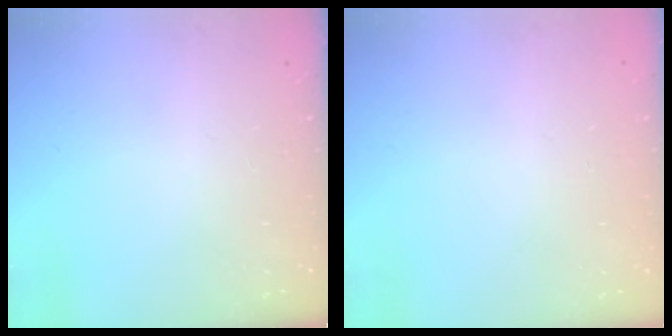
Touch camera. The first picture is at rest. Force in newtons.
{"total": 0.0}